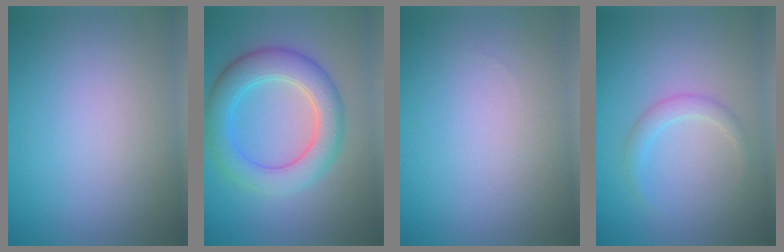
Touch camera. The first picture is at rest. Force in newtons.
{"total": 5.9, "press": 5.9, "slide": 0.0}
{"total": 0.0}
{"total": 1.6, "press": 1.6, "slide": 0.1}